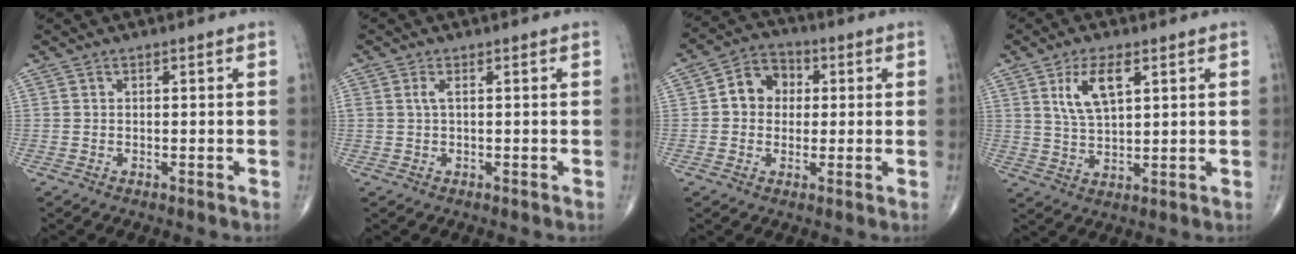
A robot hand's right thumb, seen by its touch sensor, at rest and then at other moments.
{"total": 1.3, "force": [0.3, 0.3, 1.2], "torque": [-0.037, 0.009, 0.010]}
{"total": 7.5, "force": [0.8, 6.3, 4.0], "torque": [-0.041, 0.017, 0.002]}
{"total": 7.8, "force": [3.2, 3.2, 6.3], "torque": [-0.116, -0.011, 0.068]}